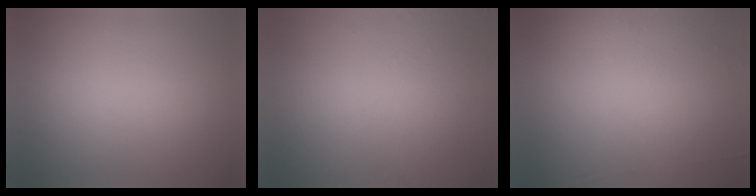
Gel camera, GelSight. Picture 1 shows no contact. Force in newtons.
{"total": 4.7}
{"total": 5.8}